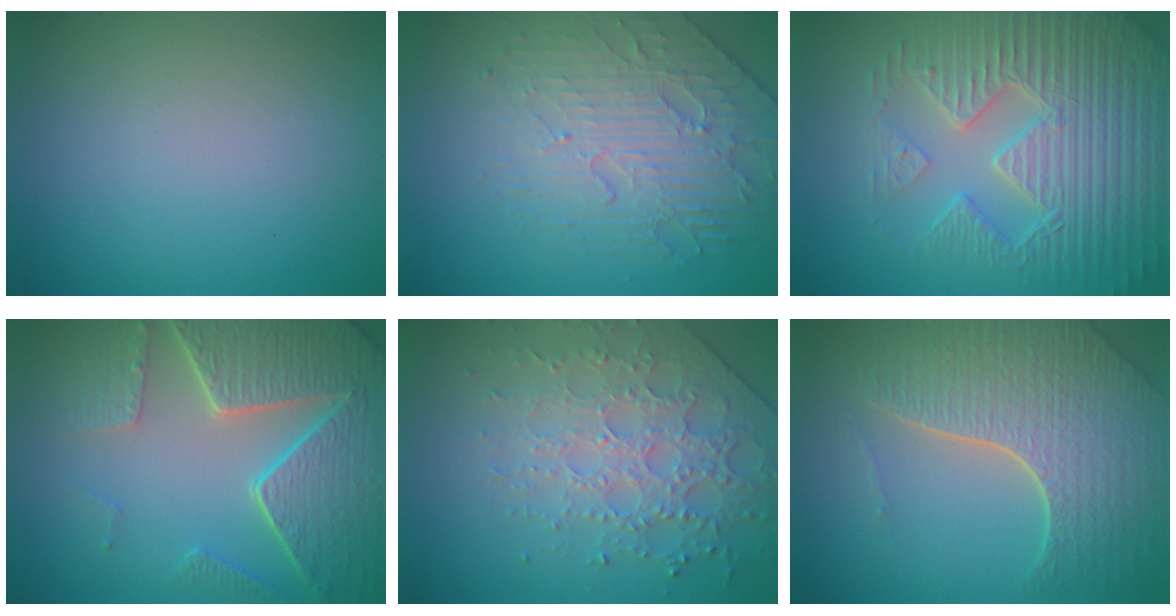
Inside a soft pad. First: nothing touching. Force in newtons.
{"total": 4.3, "press": 4.0, "slide": 1.7}
{"total": 7.7, "press": 6.1, "slide": 4.7}
{"total": 8.1, "press": 6.1, "slide": 5.3}
{"total": 4.3, "press": 4.3, "slide": 0.9}
{"total": 7.3, "press": 5.3, "slide": 4.9}